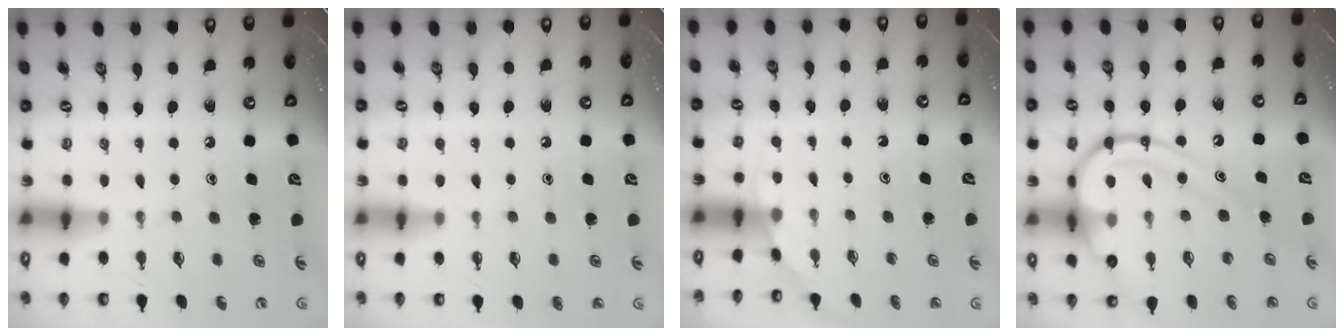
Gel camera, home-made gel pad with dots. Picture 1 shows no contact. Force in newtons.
{"total": 1.1, "press": 1.1, "slide": 0.3}
{"total": 2.7, "press": 2.7, "slide": 0.1}
{"total": 15.9, "press": 15.9, "slide": 1.3}